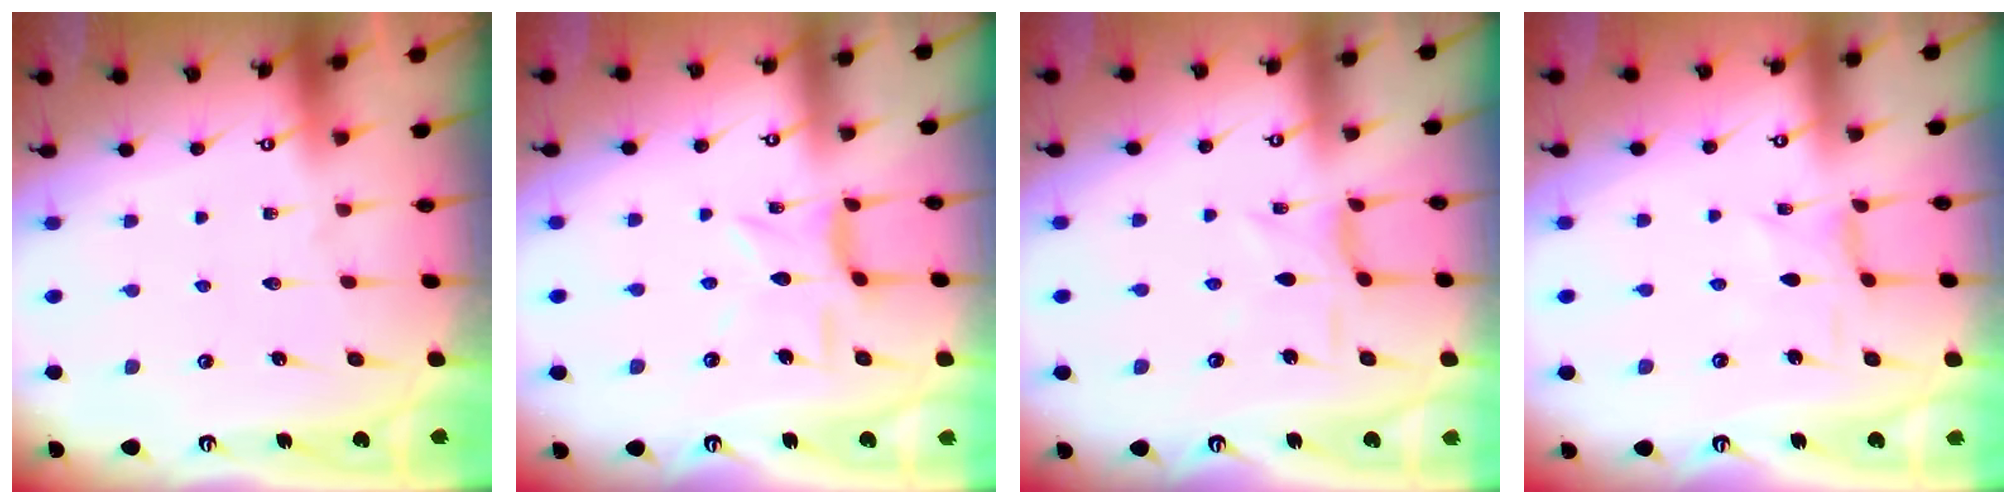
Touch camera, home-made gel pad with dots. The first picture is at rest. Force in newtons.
{"total": 5.6, "press": 5.6, "slide": 0.5}
{"total": 2.8, "press": 2.7, "slide": 0.6}
{"total": 0.8, "press": 0.8, "slide": 0.3}